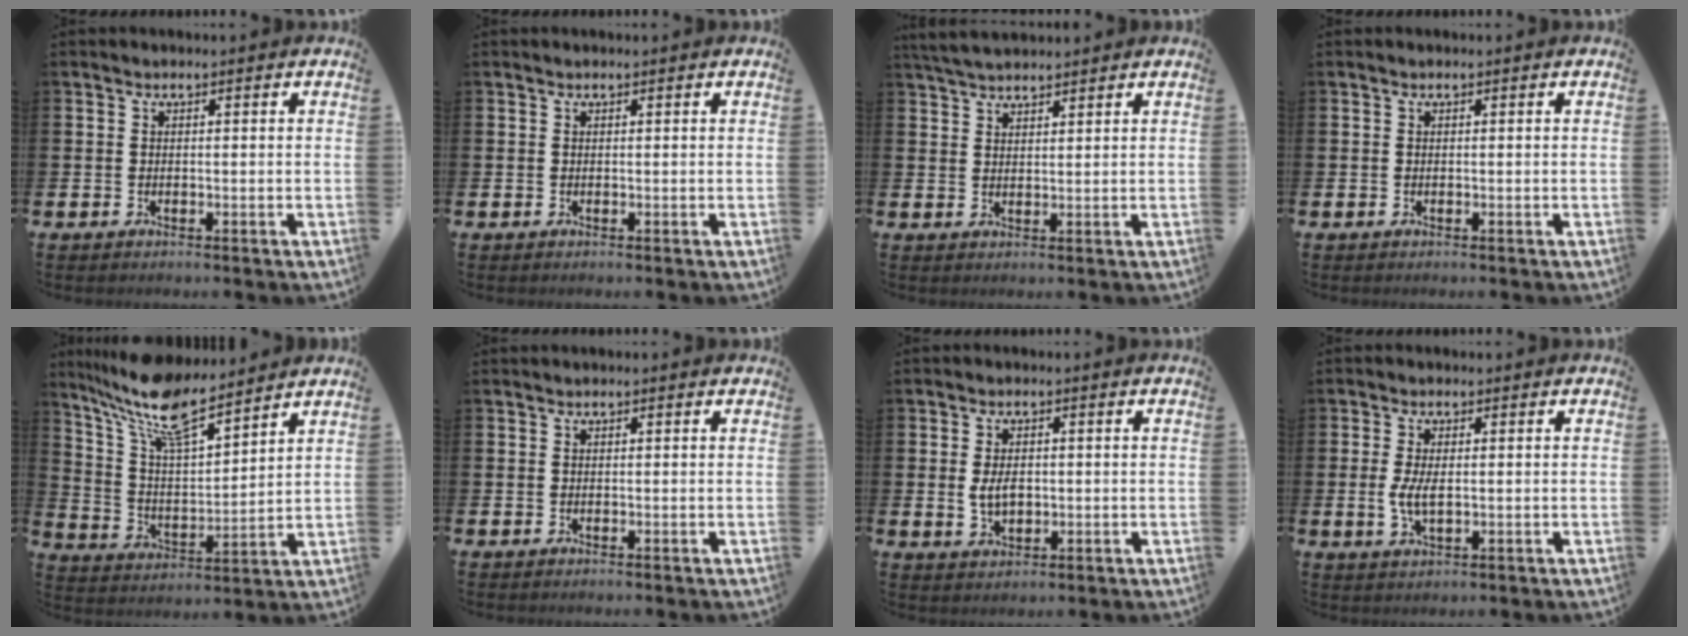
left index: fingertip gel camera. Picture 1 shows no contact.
{"total": 0.0}
{"total": 4.0, "force": [3.8, 0.8, 1.0], "torque": [-0.024, -0.011, 0.069]}
{"total": 0.0}
{"total": 10.7, "force": [9.0, 2.3, 5.2], "torque": [-0.127, -0.043, 0.160]}
{"total": 0.0}
{"total": 3.4, "force": [0.1, 2.1, 2.7], "torque": [-0.041, 0.003, -0.001]}
{"total": 3.4, "force": [0.1, 1.5, 3.0], "torque": [-0.062, 0.001, -0.003]}